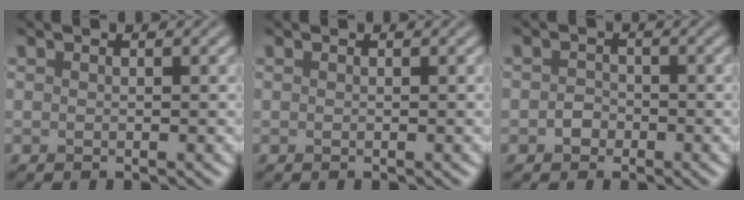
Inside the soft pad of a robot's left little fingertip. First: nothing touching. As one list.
[{"total": 0.0}, {"total": 1.4, "force": [-0.6, 1.2, 0.5], "torque": [-0.005, 0.000, -0.014]}]